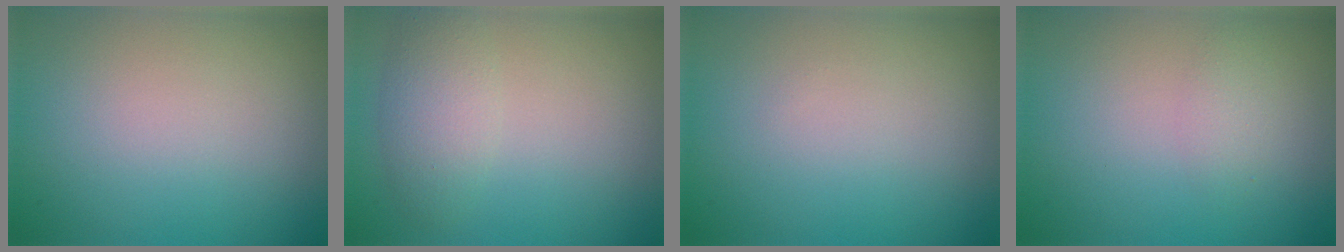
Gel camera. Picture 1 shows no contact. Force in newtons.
{"total": 2.7, "press": 2.7, "slide": 0.2}
{"total": 0.0}
{"total": 1.3, "press": 1.3, "slide": 0.0}